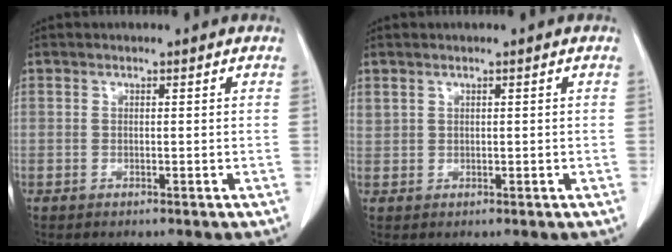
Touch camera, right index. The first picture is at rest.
{"total": 1.1, "force": [0.7, 0.7, 0.4], "torque": [-0.014, 0.009, 0.023]}